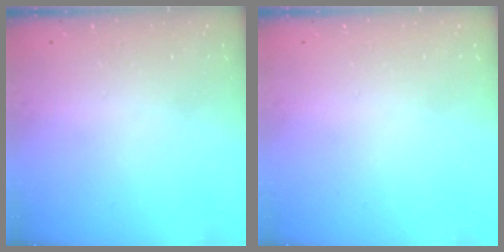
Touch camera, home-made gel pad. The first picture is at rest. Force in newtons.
{"total": 0.0}